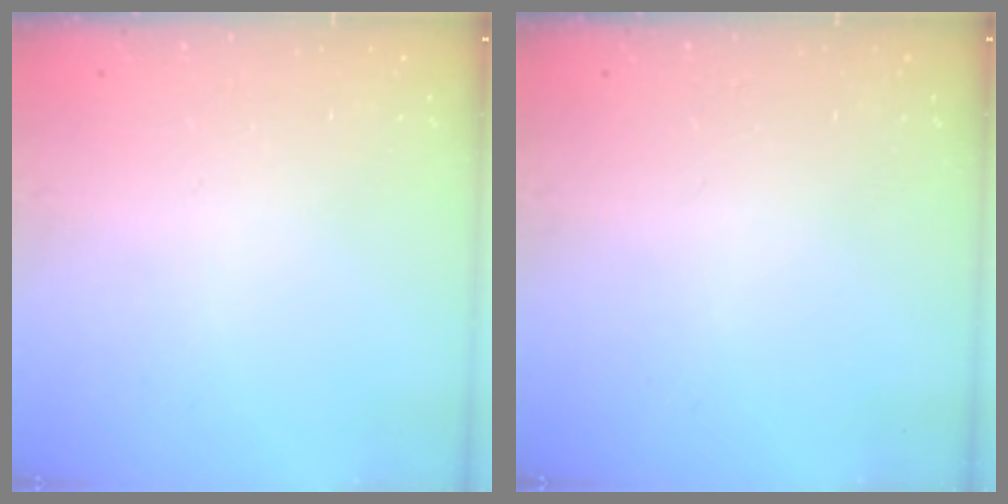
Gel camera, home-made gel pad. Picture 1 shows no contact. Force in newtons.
{"total": 0.0}